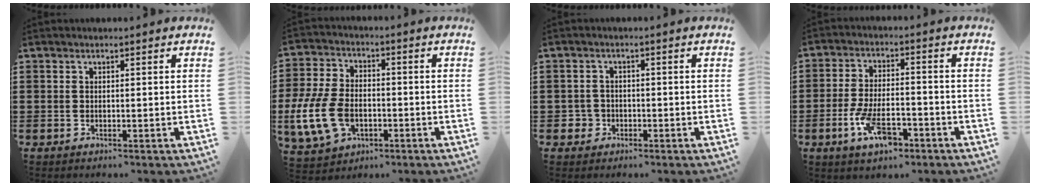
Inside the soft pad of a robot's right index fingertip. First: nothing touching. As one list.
[{"total": 10.3, "force": [-2.7, 6.6, 7.5], "torque": [-0.194, -0.002, -0.054]}, {"total": 2.0, "force": [-0.8, 1.9, 0.2], "torque": [-0.011, 0.002, -0.019]}, {"total": 7.8, "force": [-3.7, 3.3, 6.1], "torque": [-0.124, 0.003, -0.067]}]